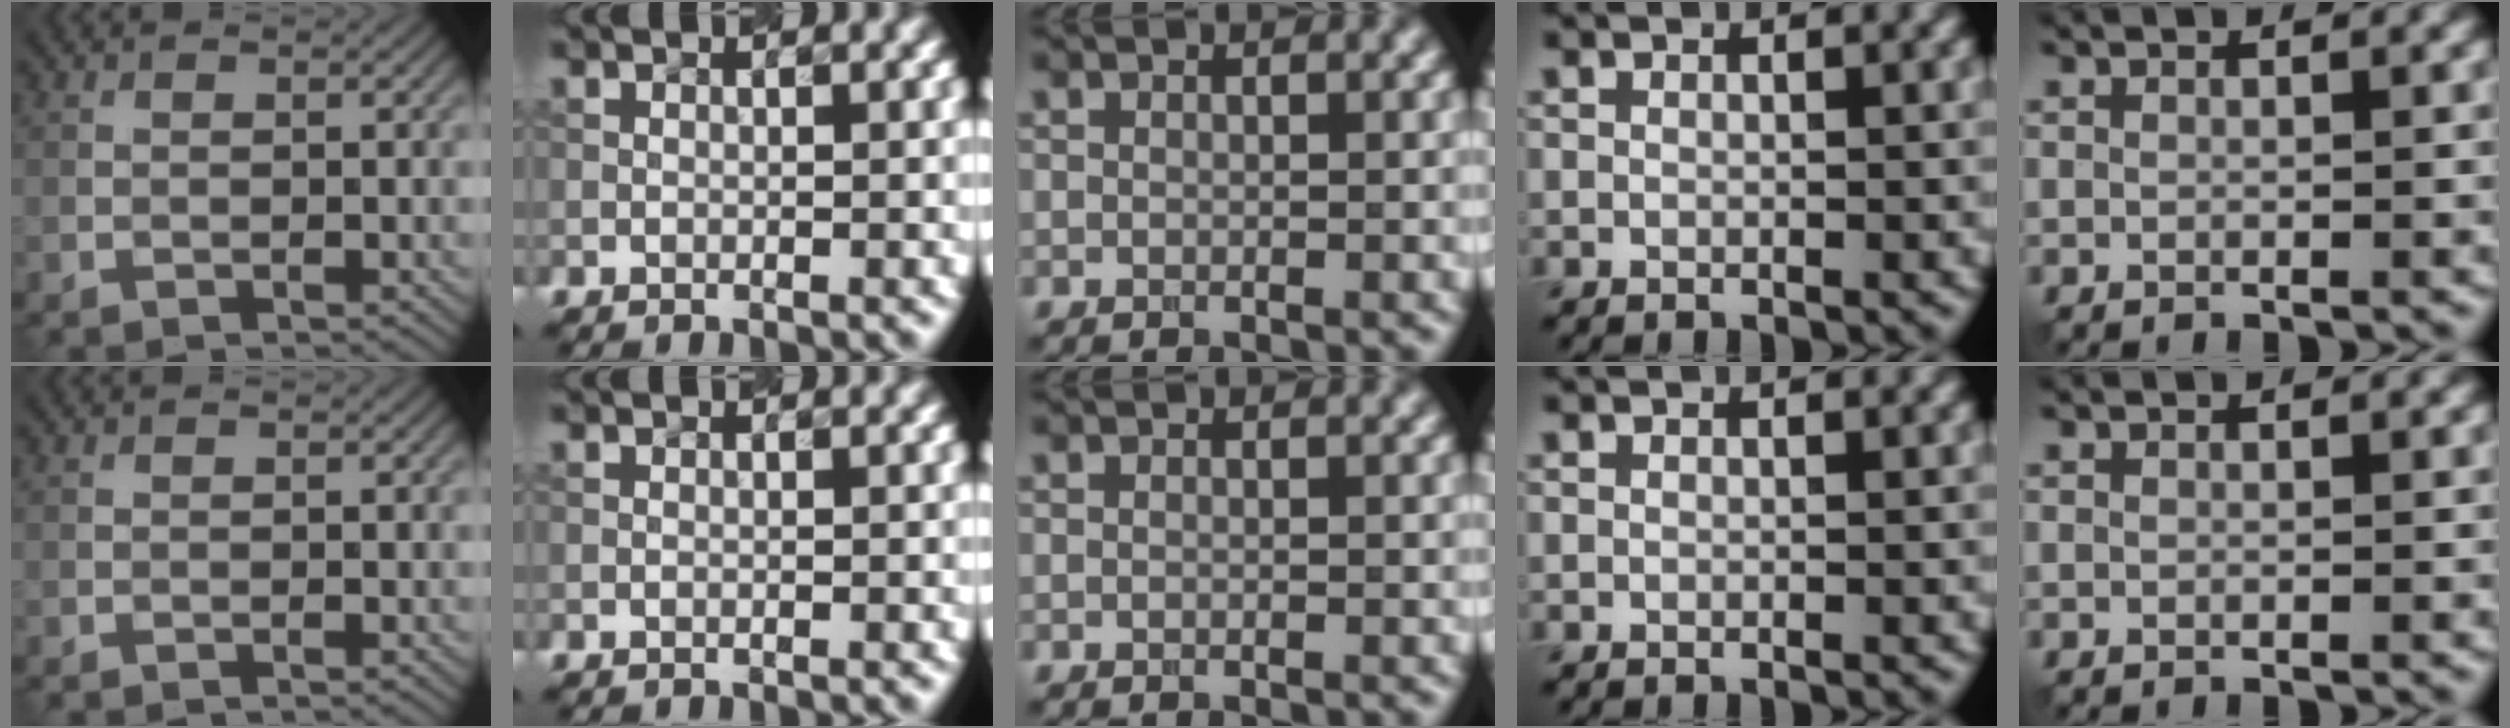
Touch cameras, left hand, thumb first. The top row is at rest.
{}